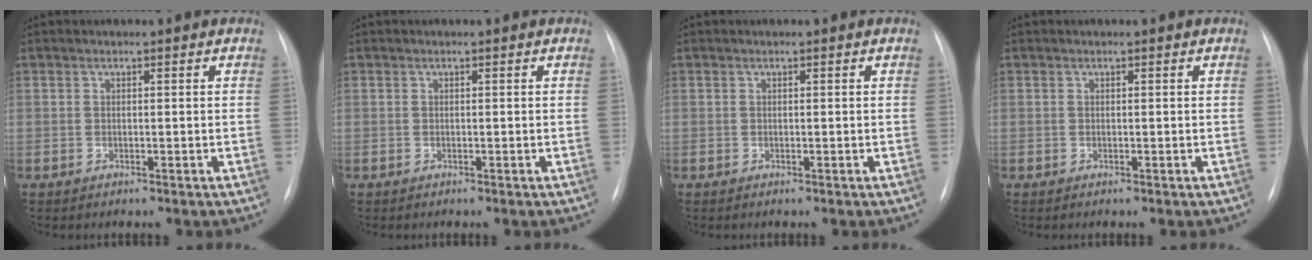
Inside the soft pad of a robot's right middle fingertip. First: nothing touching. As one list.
[{"total": 0.0}, {"total": 0.0}, {"total": 0.0}]